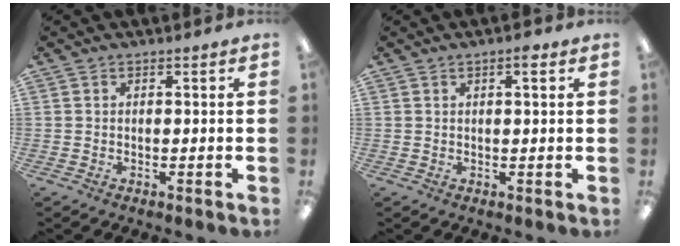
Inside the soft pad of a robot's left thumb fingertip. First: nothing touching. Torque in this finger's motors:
{"motor_torque": [-0.12, 0.15, -0.20, 0.22, 0.05]}